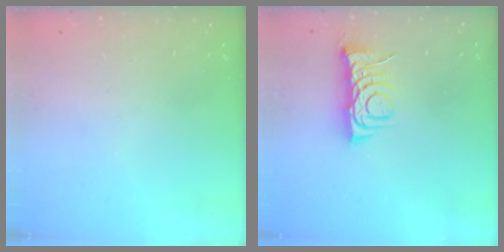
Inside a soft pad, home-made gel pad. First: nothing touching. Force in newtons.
{"total": 7.1, "press": 7.1, "slide": 0.9}